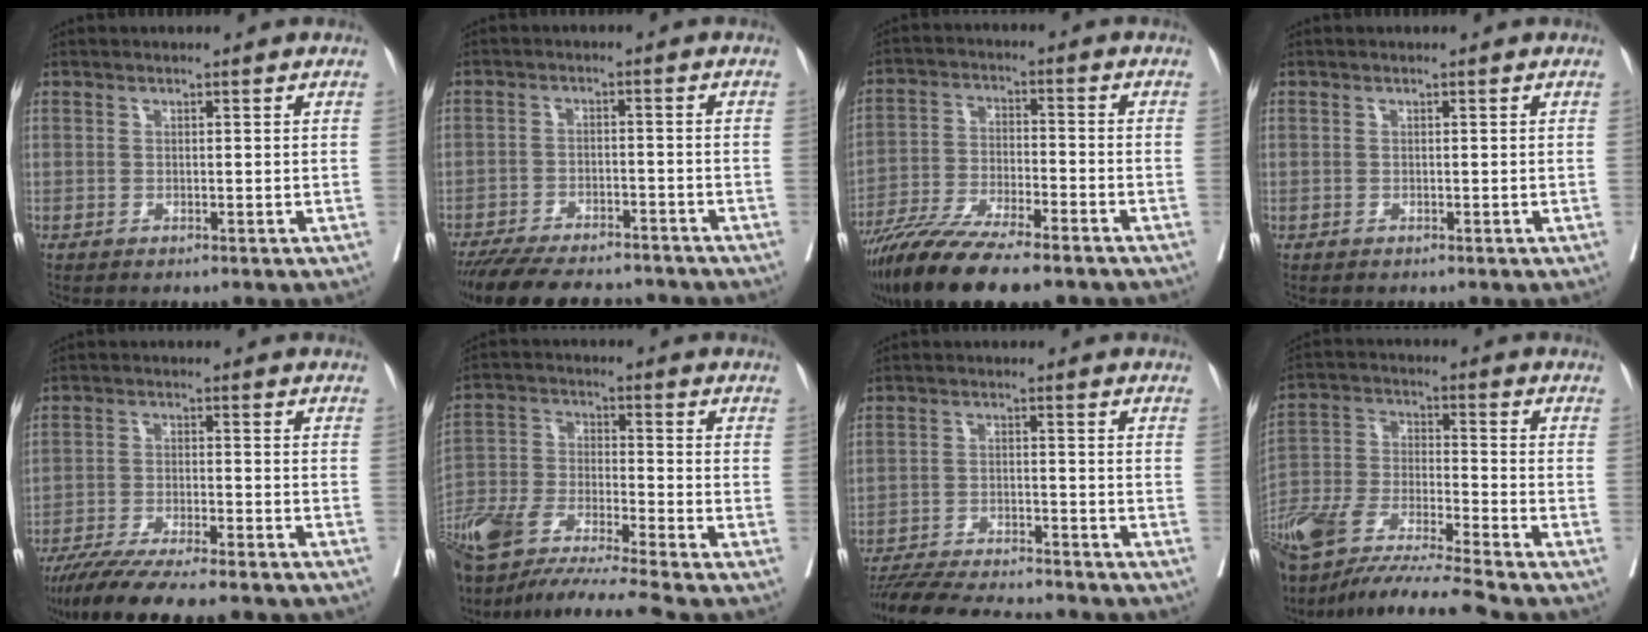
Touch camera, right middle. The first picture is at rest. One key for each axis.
{"total": 15.1, "fx": -13.2, "fy": 4.1, "fz": 6.0, "tx": -0.122, "ty": -0.010, "tz": -0.190}
{"total": 15.9, "fx": -12.4, "fy": 2.8, "fz": 9.5, "tx": -0.182, "ty": -0.038, "tz": -0.214}
{"total": 0.5, "fx": -0.2, "fy": 0.5, "fz": -0.1, "tx": 0.004, "ty": 0.005, "tz": -0.007}
{"total": 15.6, "fx": -13.3, "fy": 1.6, "fz": 8.1, "tx": -0.131, "ty": -0.031, "tz": -0.204}
{"total": 16.8, "fx": -14.4, "fy": -0.3, "fz": 8.7, "tx": -0.196, "ty": -0.026, "tz": -0.269}
{"total": 14.3, "fx": -13.2, "fy": 1.3, "fz": 5.2, "tx": -0.087, "ty": -0.014, "tz": -0.203}
{"total": 17.3, "fx": -14.9, "fy": -0.3, "fz": 8.8, "tx": -0.203, "ty": -0.018, "tz": -0.281}